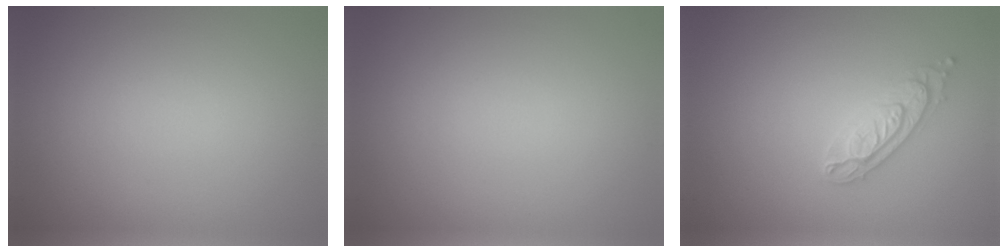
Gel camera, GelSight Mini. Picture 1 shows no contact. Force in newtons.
{"total": 0.0}
{"total": 2.5, "press": 2.4, "slide": 0.2}